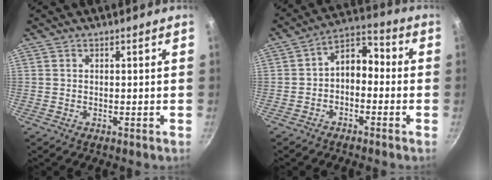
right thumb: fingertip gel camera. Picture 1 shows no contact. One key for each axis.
{"total": 7.1, "fx": -1.3, "fy": 4.8, "fz": 5.1, "tx": -0.056, "ty": 0.045, "tz": -0.033}